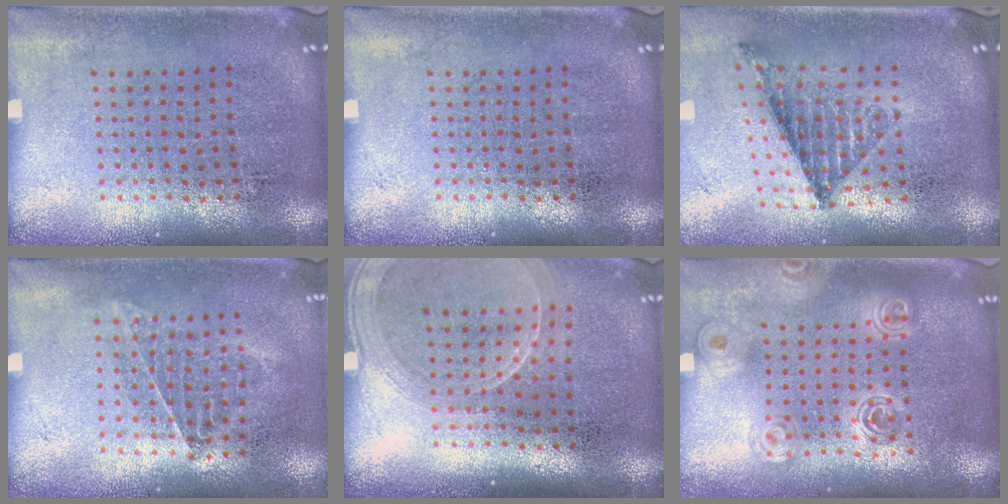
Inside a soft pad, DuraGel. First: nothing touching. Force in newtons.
{"total": 0.0}
{"total": 0.9, "press": 0.9, "slide": 0.3}
{"total": 0.9, "press": 0.8, "slide": 0.4}
{"total": 1.7, "press": 1.5, "slide": 0.8}
{"total": 1.7, "press": 1.5, "slide": 0.7}